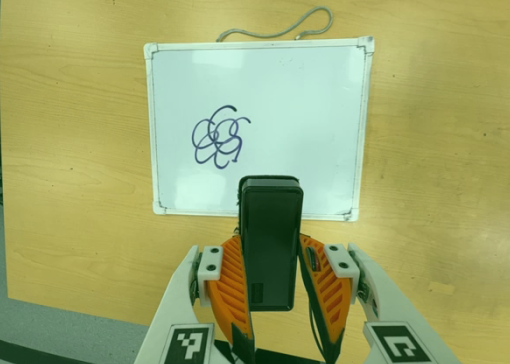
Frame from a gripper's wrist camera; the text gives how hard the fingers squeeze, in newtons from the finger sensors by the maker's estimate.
{"total": 4.2, "left": 2.7, "right": 5.6}